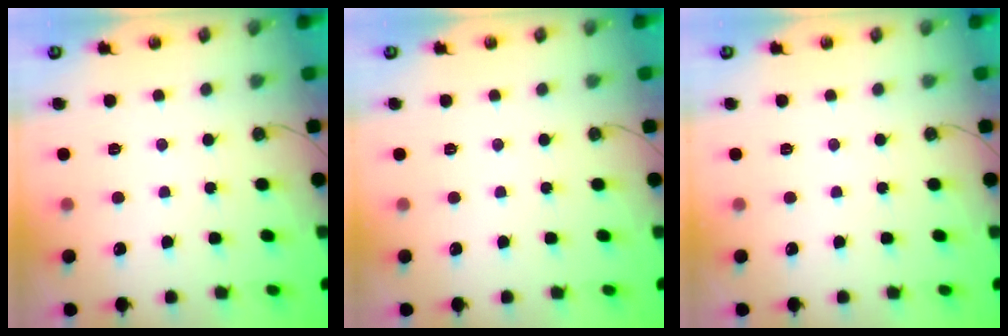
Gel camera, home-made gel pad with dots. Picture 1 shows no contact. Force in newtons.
{"total": 0.0}
{"total": 0.0}